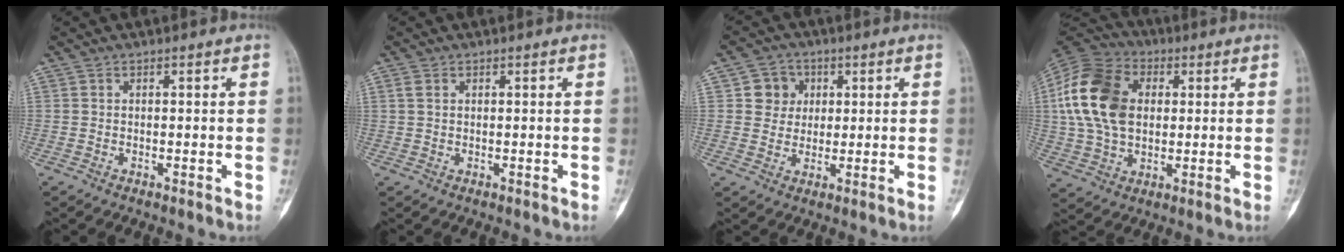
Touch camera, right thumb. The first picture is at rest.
{"total": 1.4, "force": [0.6, 0.9, 1.0], "torque": [-0.025, 0.005, 0.016]}
{"total": 5.8, "force": [1.5, 5.4, 1.5], "torque": [0.009, 0.003, 0.020]}
{"total": 18.3, "force": [2.8, 12.8, 12.8], "torque": [-0.242, 0.012, 0.048]}